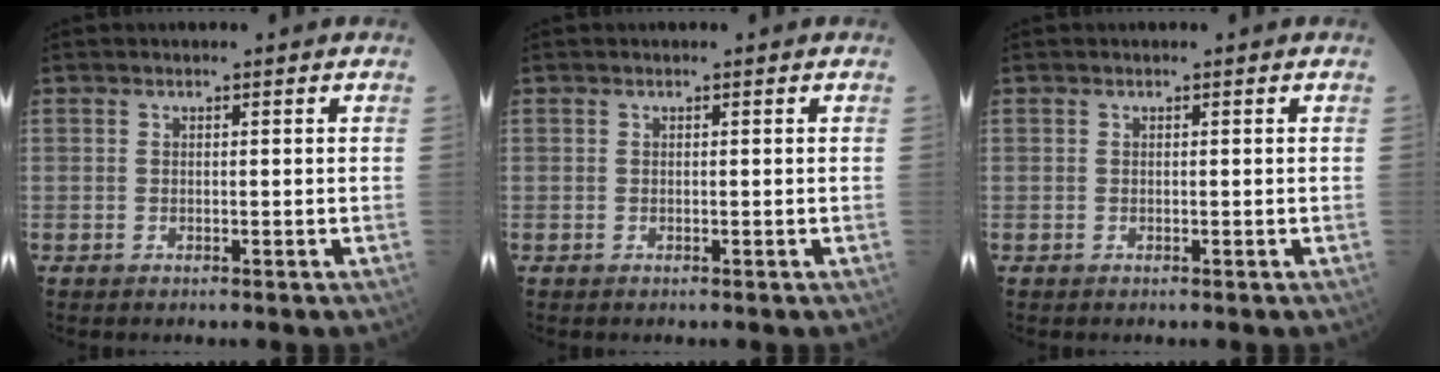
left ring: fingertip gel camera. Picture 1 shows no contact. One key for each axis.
{"total": 0.0}
{"total": 0.0}